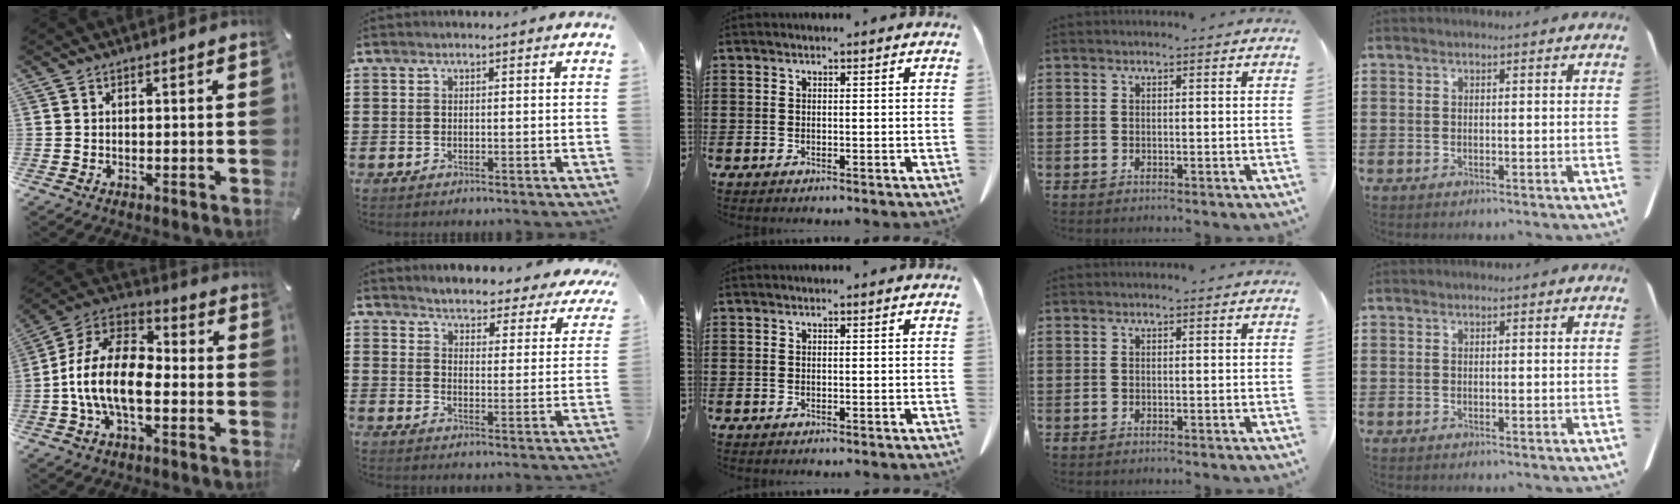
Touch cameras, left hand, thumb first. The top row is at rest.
{"thumb": {"total": 14.6, "force": [-4.4, 8.1, 11.3], "torque": [-0.244, 0.015, -0.083]}, "index": {"total": 3.8, "force": [3.8, -0.1, 0.2], "torque": [-0.028, -0.034, 0.060]}}